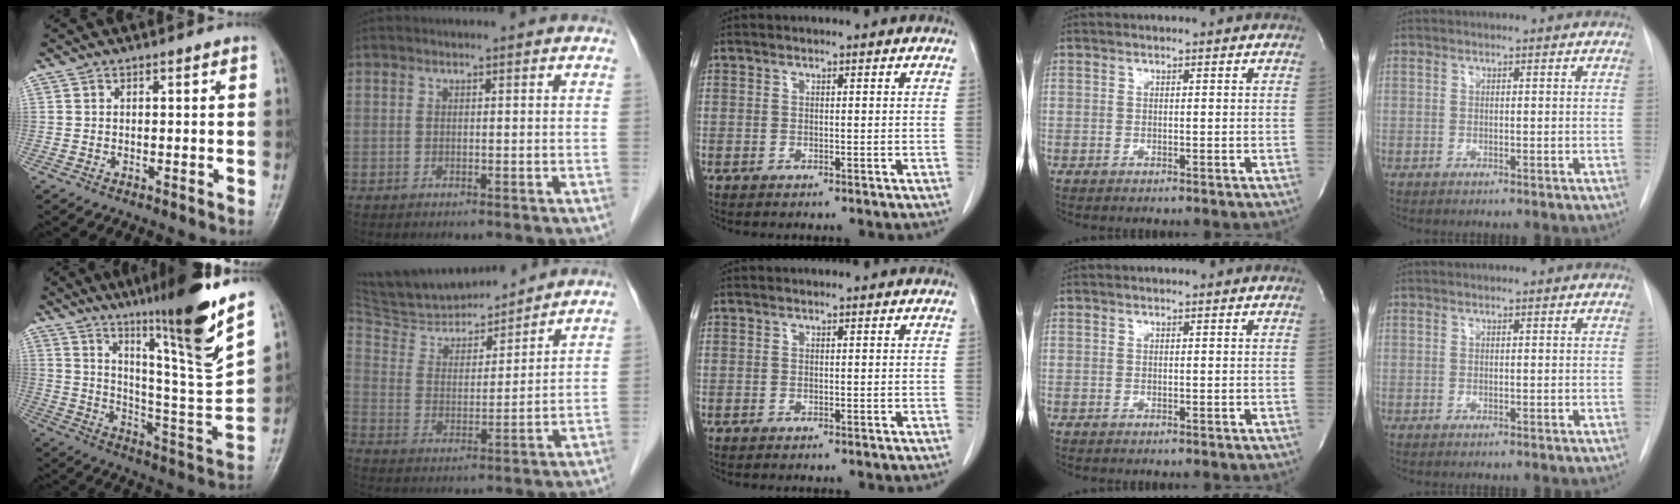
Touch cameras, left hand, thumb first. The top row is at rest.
{"thumb": {"total": 21.4, "force": [14.1, 0.1, 16.0], "torque": [-0.219, -0.082, 0.232]}, "index": {"total": 14.8, "force": [13.9, 2.7, 4.3], "torque": [-0.074, 0.007, 0.243]}}